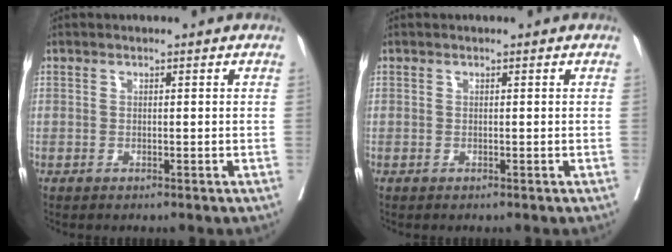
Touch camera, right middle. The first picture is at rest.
{"total": 0.0}